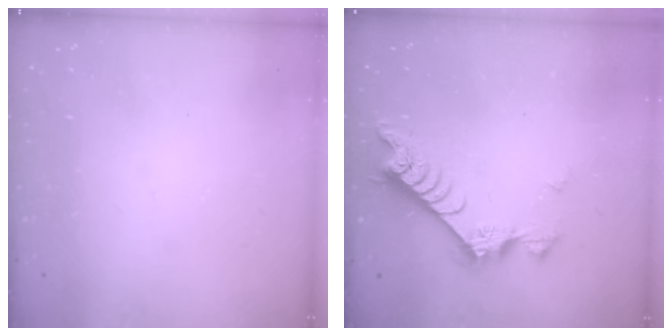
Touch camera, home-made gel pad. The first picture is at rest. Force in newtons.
{"total": 8.6, "press": 8.5, "slide": 1.1}